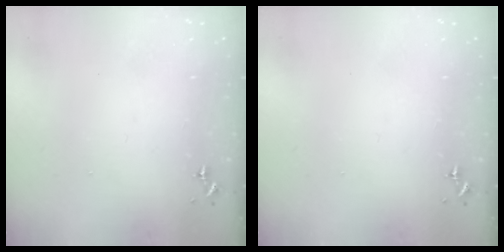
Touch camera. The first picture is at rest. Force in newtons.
{"total": 0.0}